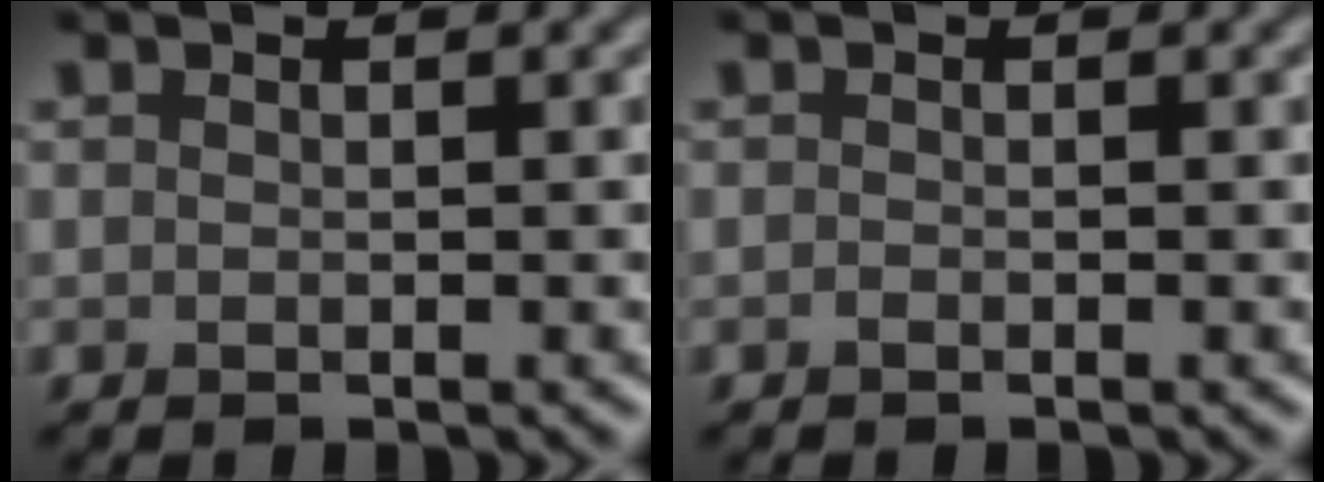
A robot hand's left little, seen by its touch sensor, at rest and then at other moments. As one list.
[{"total": 0.0}]